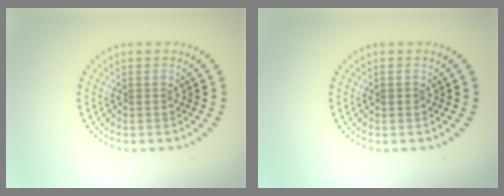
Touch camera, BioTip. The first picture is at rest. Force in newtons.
{"total": 0.6, "press": 0.6, "slide": 0.2}